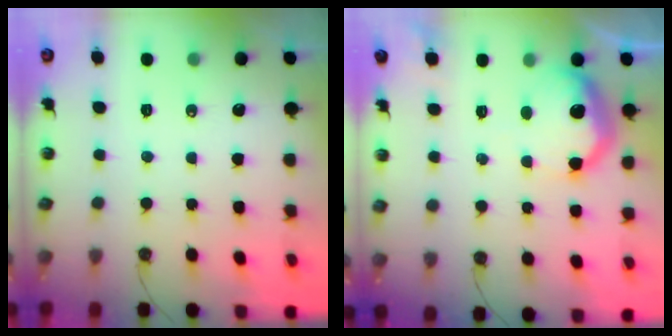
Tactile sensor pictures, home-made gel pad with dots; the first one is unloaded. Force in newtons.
{"total": 12.6, "press": 12.5, "slide": 0.8}